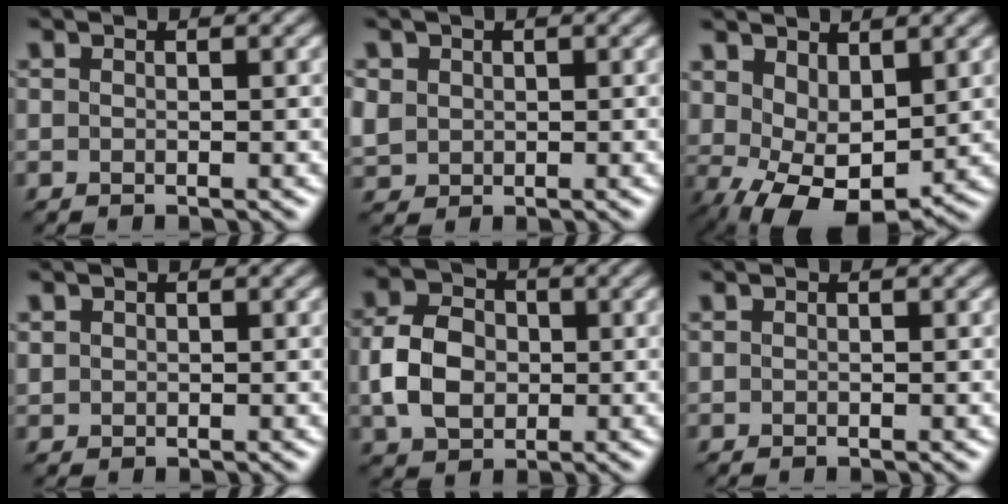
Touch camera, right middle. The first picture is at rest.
{"total": 2.7, "force": [0.8, 2.4, 1.0], "torque": [-0.049, 0.009, 0.026]}
{"total": 6.2, "force": [-0.4, 3.6, 5.0], "torque": [-0.100, -0.018, 0.006]}
{"total": 0.7, "force": [0.3, 0.6, 0.0], "torque": [-0.001, -0.001, 0.011]}
{"total": 5.8, "force": [-0.4, 4.4, 3.7], "torque": [-0.083, 0.008, -0.014]}
{"total": 0.0}